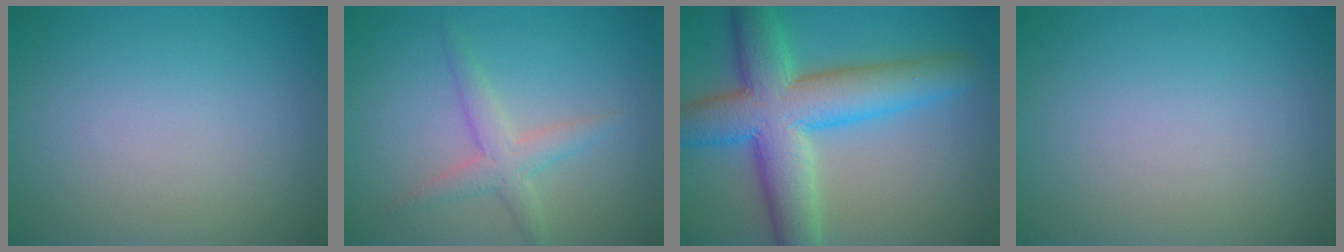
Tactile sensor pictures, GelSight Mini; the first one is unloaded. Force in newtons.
{"total": 2.6, "press": 2.6, "slide": 0.1}
{"total": 10.0, "press": 10.0, "slide": 0.5}
{"total": 0.0}